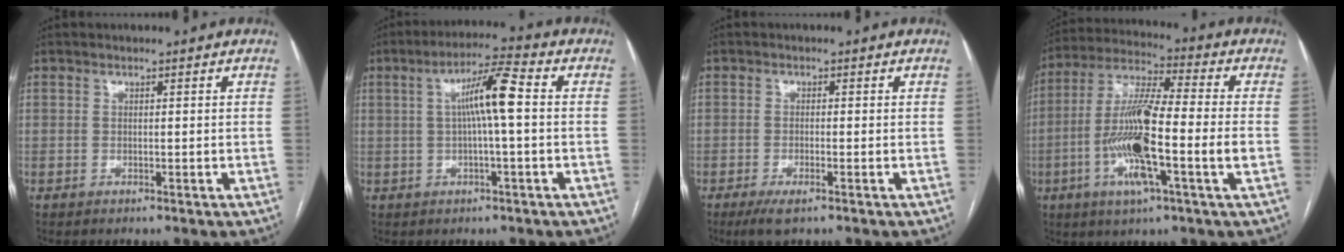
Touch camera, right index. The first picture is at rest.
{"total": 7.7, "force": [0.8, 0.3, 7.7], "torque": [-0.136, 0.019, 0.010]}
{"total": 3.3, "force": [-1.9, 0.5, 2.6], "torque": [-0.051, -0.009, -0.035]}
{"total": 15.5, "force": [-3.3, 0.9, 15.1], "torque": [-0.295, -0.003, -0.067]}